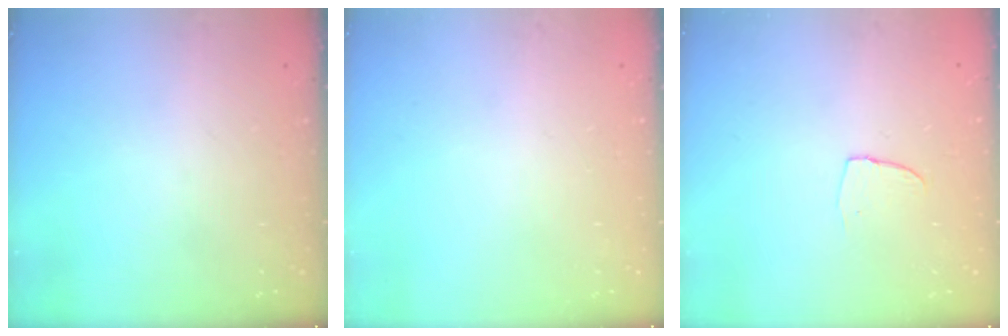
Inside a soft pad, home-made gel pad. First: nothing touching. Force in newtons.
{"total": 0.0}
{"total": 3.8, "press": 3.8, "slide": 0.3}